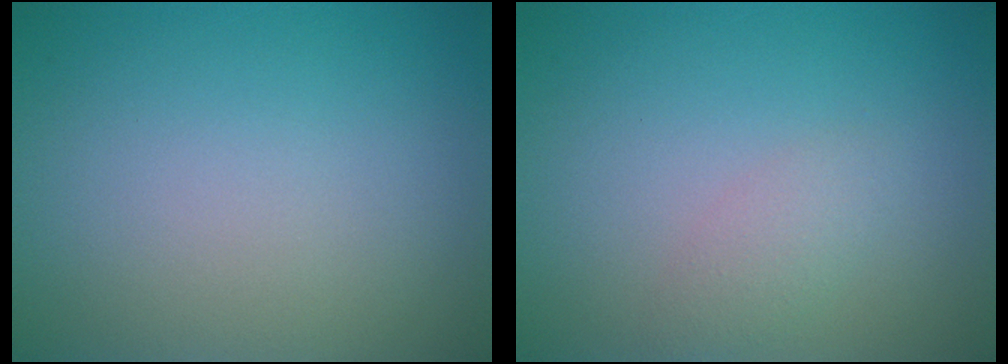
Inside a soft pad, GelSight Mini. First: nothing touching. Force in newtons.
{"total": 1.5, "press": 1.5, "slide": 0.1}